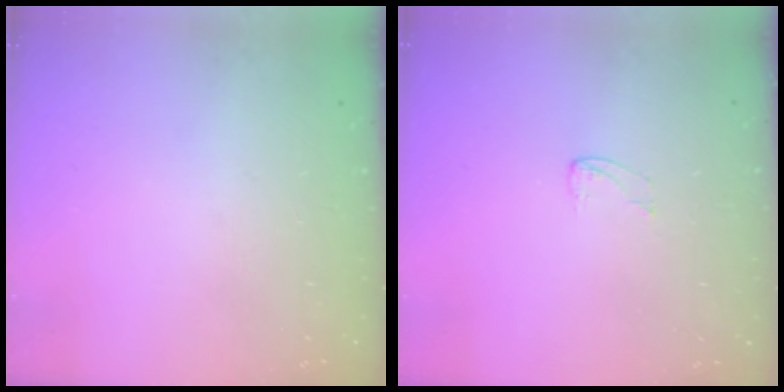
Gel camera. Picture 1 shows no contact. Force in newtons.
{"total": 2.9, "press": 2.9, "slide": 0.2}